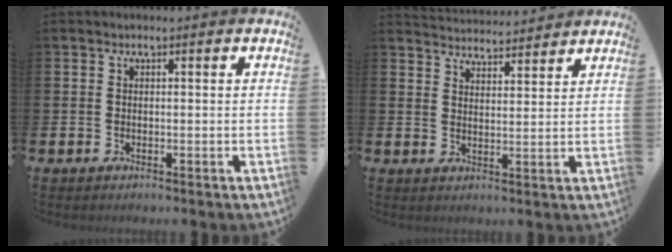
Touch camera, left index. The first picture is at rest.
{"total": 4.1, "force": [4.1, 0.2, -0.5], "torque": [0.005, -0.032, 0.073]}